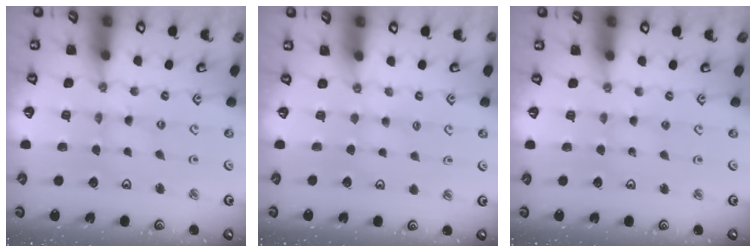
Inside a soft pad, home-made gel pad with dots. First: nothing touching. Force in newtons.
{"total": 1.9, "press": 1.8, "slide": 0.3}
{"total": 3.0, "press": 3.0, "slide": 0.4}